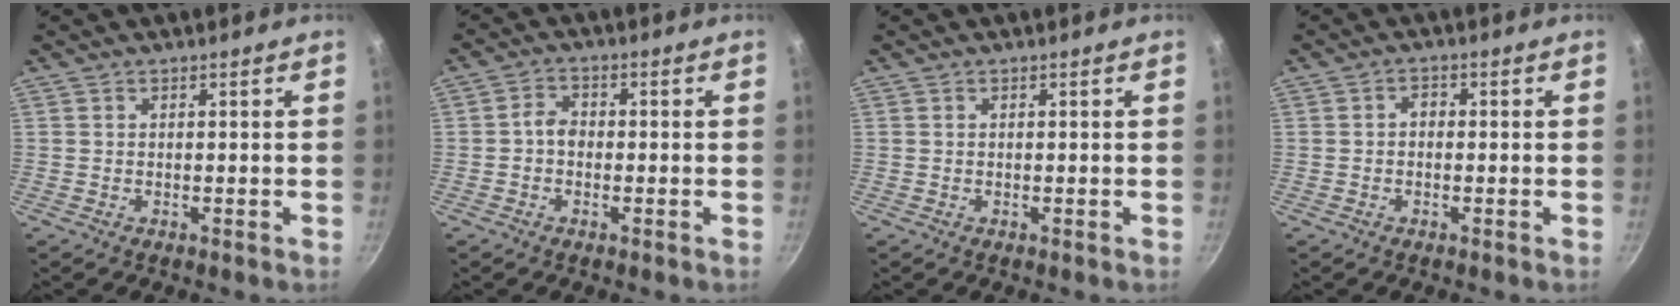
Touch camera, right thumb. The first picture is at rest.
{"total": 3.3, "force": [-0.6, 2.4, 2.2], "torque": [-0.030, 0.013, -0.017]}
{"total": 0.0}
{"total": 1.6, "force": [-0.3, 1.3, 1.0], "torque": [-0.005, 0.009, -0.010]}